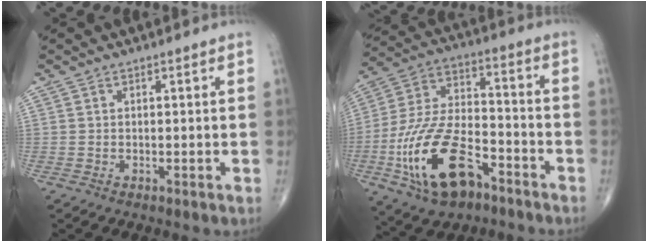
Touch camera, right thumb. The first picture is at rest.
{"total": 19.8, "force": [-9.0, 10.0, 14.5], "torque": [-0.282, 0.050, -0.160]}